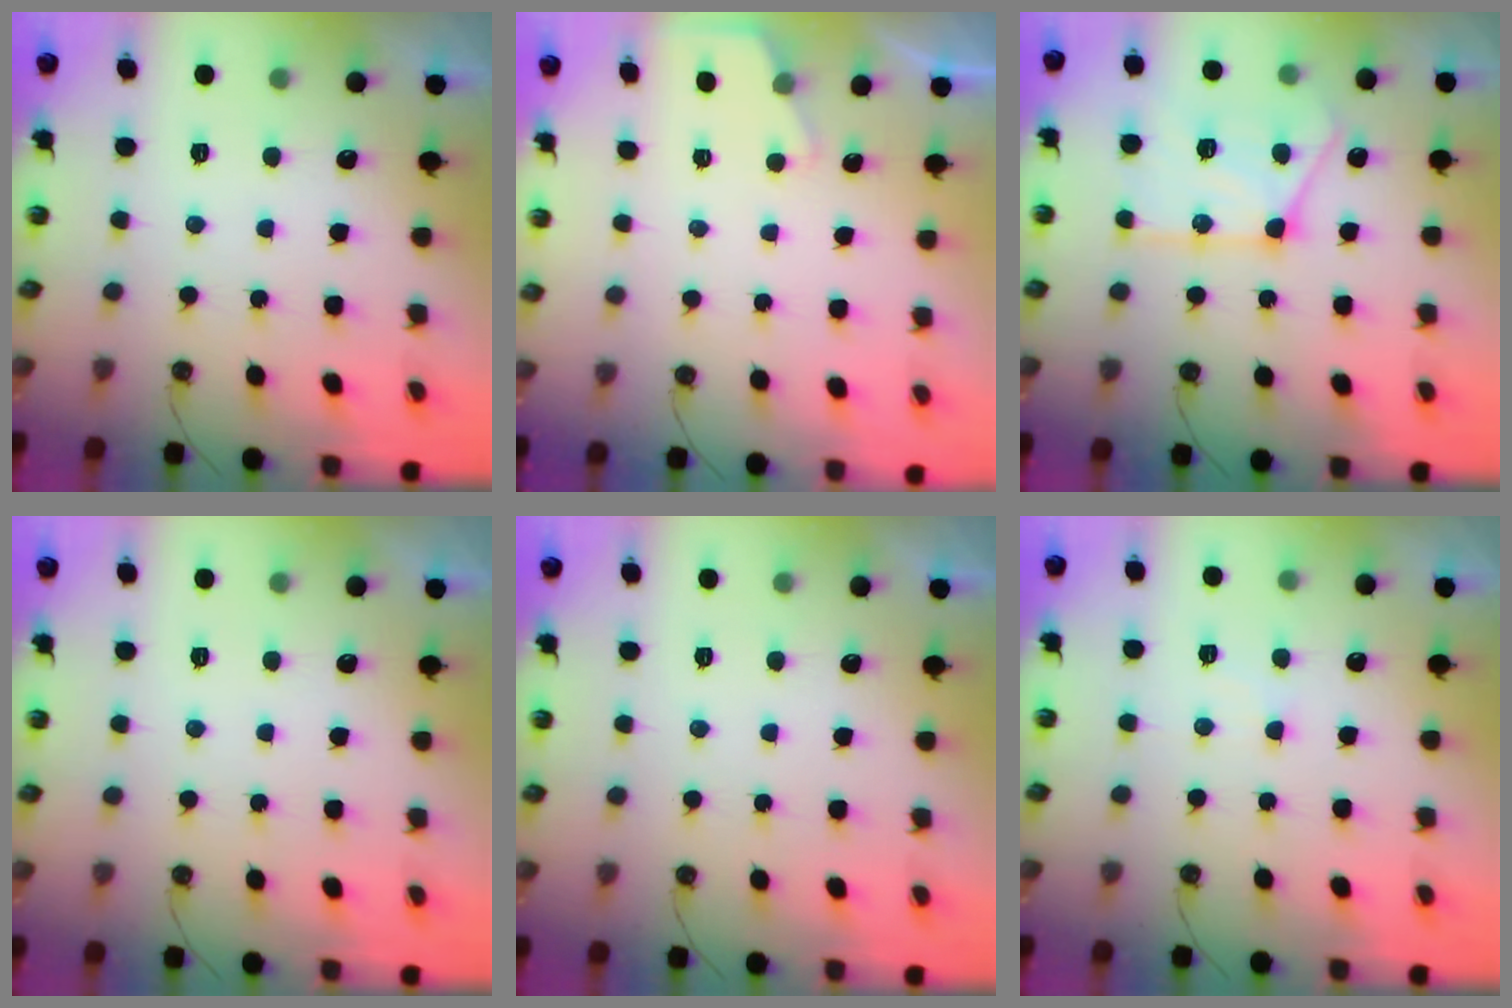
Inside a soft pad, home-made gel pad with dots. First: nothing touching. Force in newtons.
{"total": 2.3, "press": 2.3, "slide": 0.3}
{"total": 17.5, "press": 17.4, "slide": 1.8}
{"total": 0.0}
{"total": 0.0}
{"total": 7.2, "press": 7.1, "slide": 0.8}